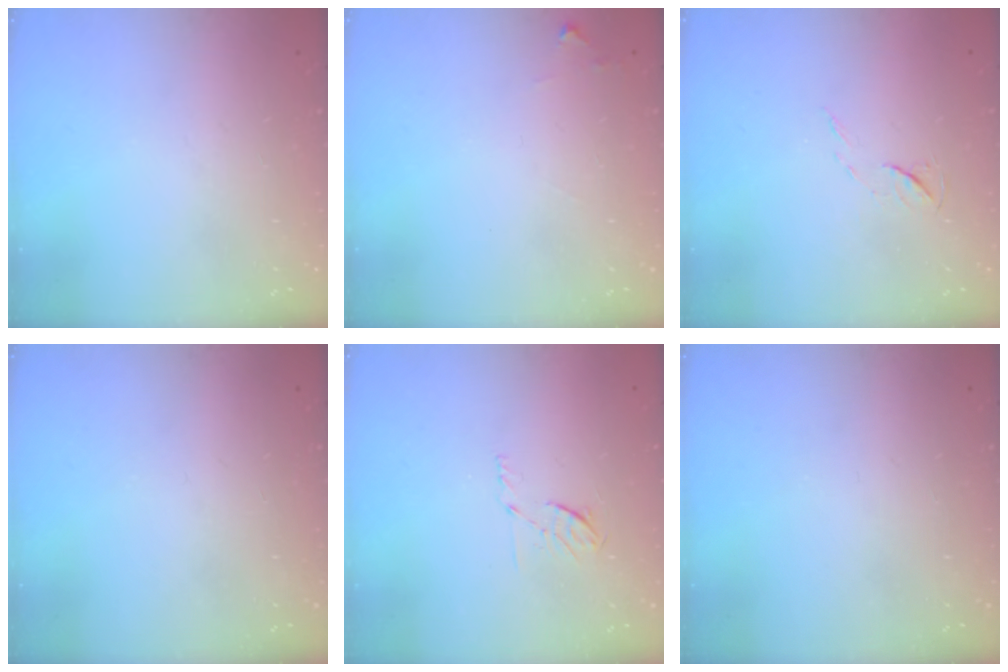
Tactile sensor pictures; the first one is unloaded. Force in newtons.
{"total": 4.4, "press": 4.4, "slide": 0.7}
{"total": 4.6, "press": 4.6, "slide": 0.6}
{"total": 0.0}
{"total": 5.2, "press": 5.1, "slide": 0.9}
{"total": 0.0}